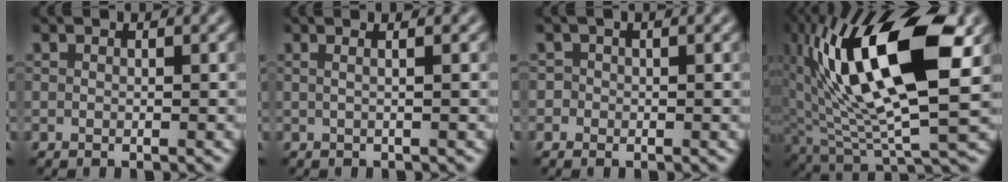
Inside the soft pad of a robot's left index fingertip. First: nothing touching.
{"total": 2.8, "force": [0.9, 1.4, 2.3], "torque": [-0.009, 0.009, -0.024]}
{"total": 0.8, "force": [-0.3, 0.7, 0.1], "torque": [0.003, -0.003, -0.007]}
{"total": 16.1, "force": [4.3, 6.2, 14.2], "torque": [-0.273, 0.007, 0.077]}